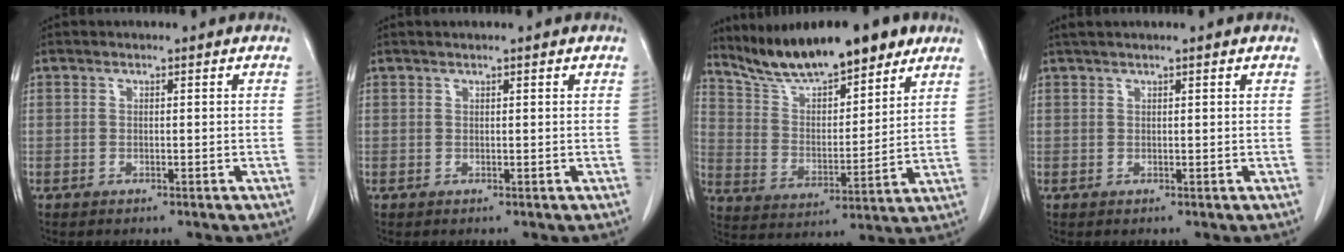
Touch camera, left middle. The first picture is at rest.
{"total": 1.7, "force": [1.3, 0.1, 1.1], "torque": [-0.015, 0.020, 0.020]}
{"total": 16.1, "force": [13.1, 3.8, 8.6], "torque": [-0.138, 0.005, 0.230]}
{"total": 3.5, "force": [2.7, 0.1, 2.2], "torque": [-0.036, 0.031, 0.045]}